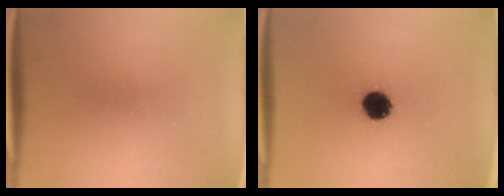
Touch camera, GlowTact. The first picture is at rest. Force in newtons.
{"total": 8.4}